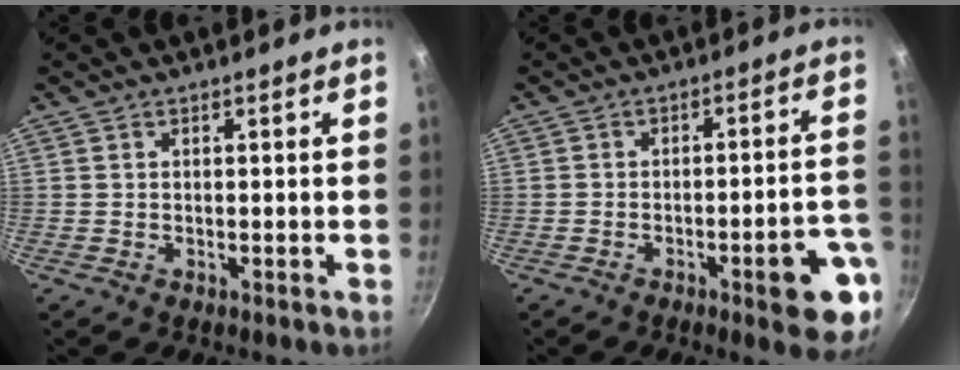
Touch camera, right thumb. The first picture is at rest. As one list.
[{"total": 11.0, "force": [-4.7, 2.9, 9.5], "torque": [-0.092, 0.033, -0.055]}]